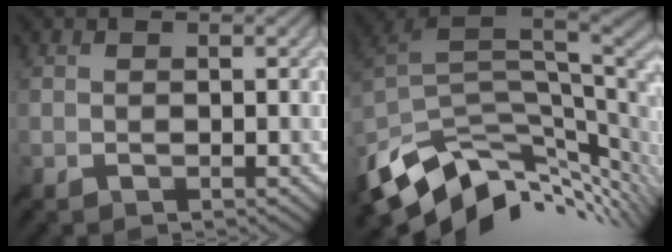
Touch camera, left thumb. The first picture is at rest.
{"total": 12.1, "force": [-4.0, 6.5, 9.4], "torque": [-0.199, -0.031, -0.059]}